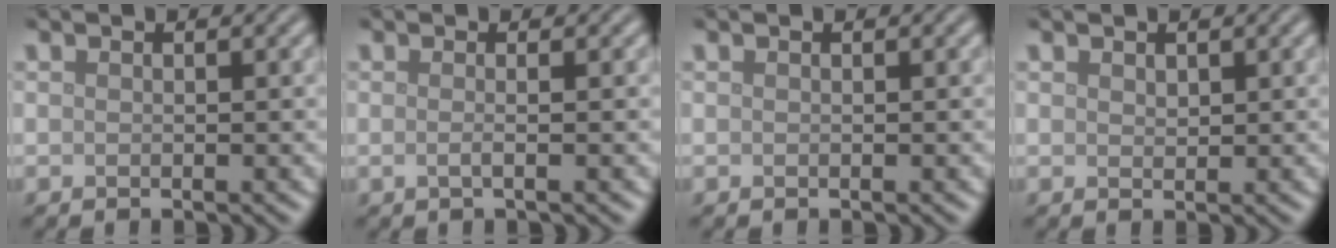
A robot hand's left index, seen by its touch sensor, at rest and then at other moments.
{"total": 1.6, "force": [0.0, 0.7, 1.4], "torque": [-0.018, -0.009, -0.016]}
{"total": 0.0}
{"total": 0.7, "force": [0.5, 0.4, 0.3], "torque": [-0.006, -0.001, 0.011]}